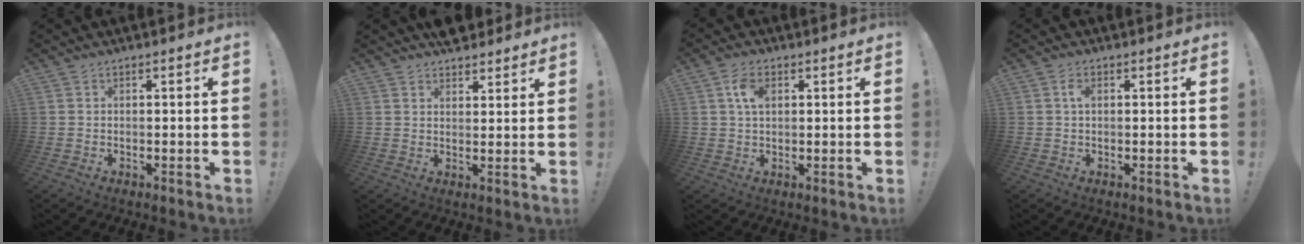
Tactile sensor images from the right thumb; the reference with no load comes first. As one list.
[{"total": 4.5, "force": [3.9, 2.3, 0.7], "torque": [0.004, -0.025, 0.070]}, {"total": 5.5, "force": [1.7, 3.3, 4.0], "torque": [-0.067, 0.003, 0.028]}, {"total": 2.3, "force": [0.5, 1.2, 1.9], "torque": [-0.031, 0.003, 0.006]}]